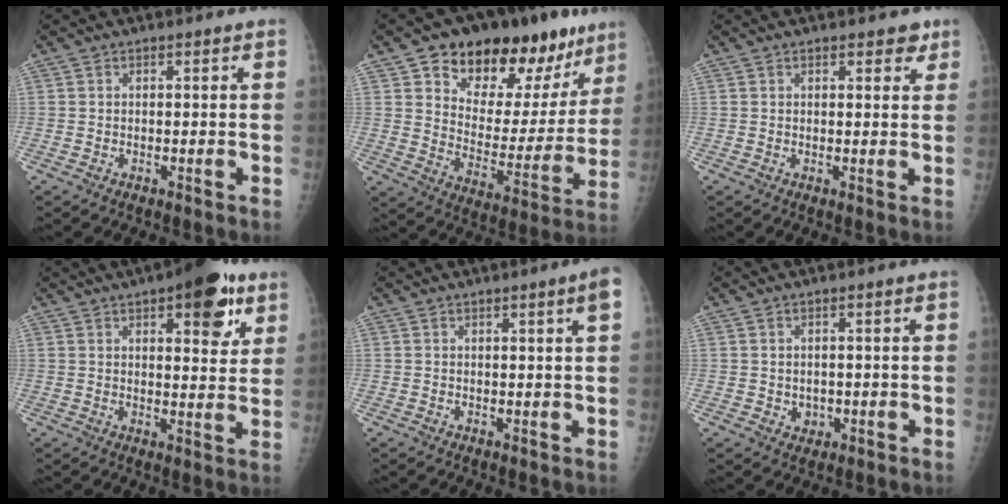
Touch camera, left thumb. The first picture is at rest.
{"total": 24.2, "force": [14.5, 12.6, 14.7], "torque": [-0.163, -0.042, 0.225]}
{"total": 2.8, "force": [1.8, 1.3, 1.6], "torque": [-0.001, -0.006, 0.020]}
{"total": 12.9, "force": [6.6, 5.0, 9.8], "torque": [-0.095, -0.022, 0.083]}
{"total": 3.3, "force": [1.3, -0.3, 3.0], "torque": [-0.042, -0.004, 0.019]}
{"total": 2.2, "force": [-0.2, 2.0, 1.1], "torque": [-0.006, 0.001, 0.004]}